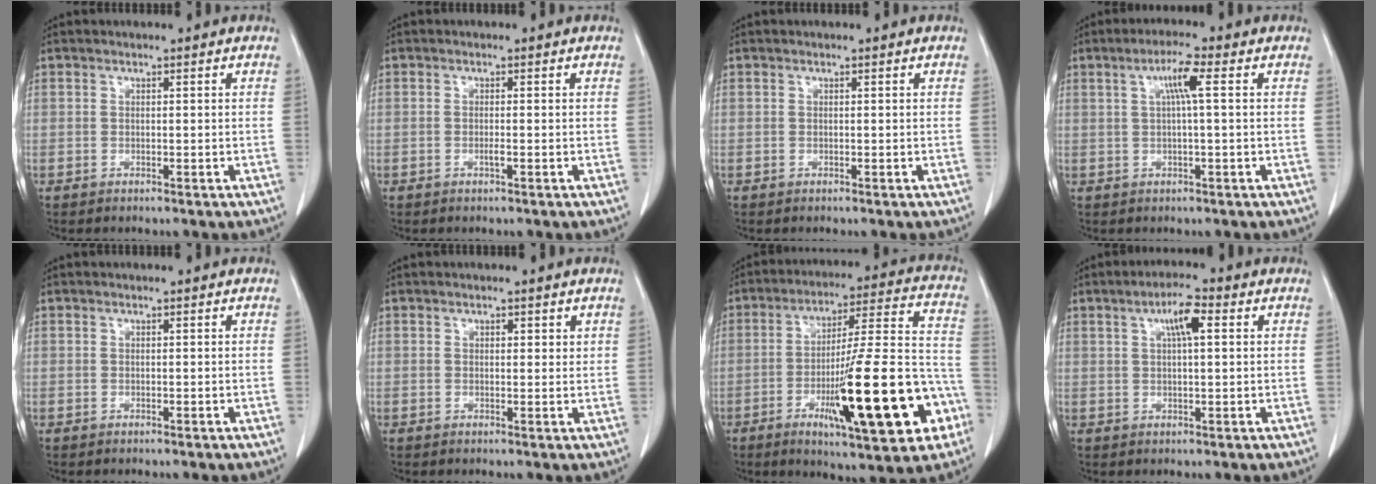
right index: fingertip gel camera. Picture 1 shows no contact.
{"total": 0.6, "force": [-0.2, 0.0, 0.6], "torque": [-0.014, -0.001, -0.004]}
{"total": 0.0}
{"total": 4.3, "force": [1.2, 0.0, 4.1], "torque": [-0.075, 0.009, 0.022]}
{"total": 0.0}
{"total": 1.6, "force": [1.1, 0.8, 0.8], "torque": [-0.005, -0.001, 0.013]}
{"total": 22.4, "force": [-8.0, 3.4, 20.7], "torque": [-0.295, 0.005, -0.111]}
{"total": 5.0, "force": [1.9, 0.9, 4.5], "torque": [-0.082, 0.009, 0.033]}